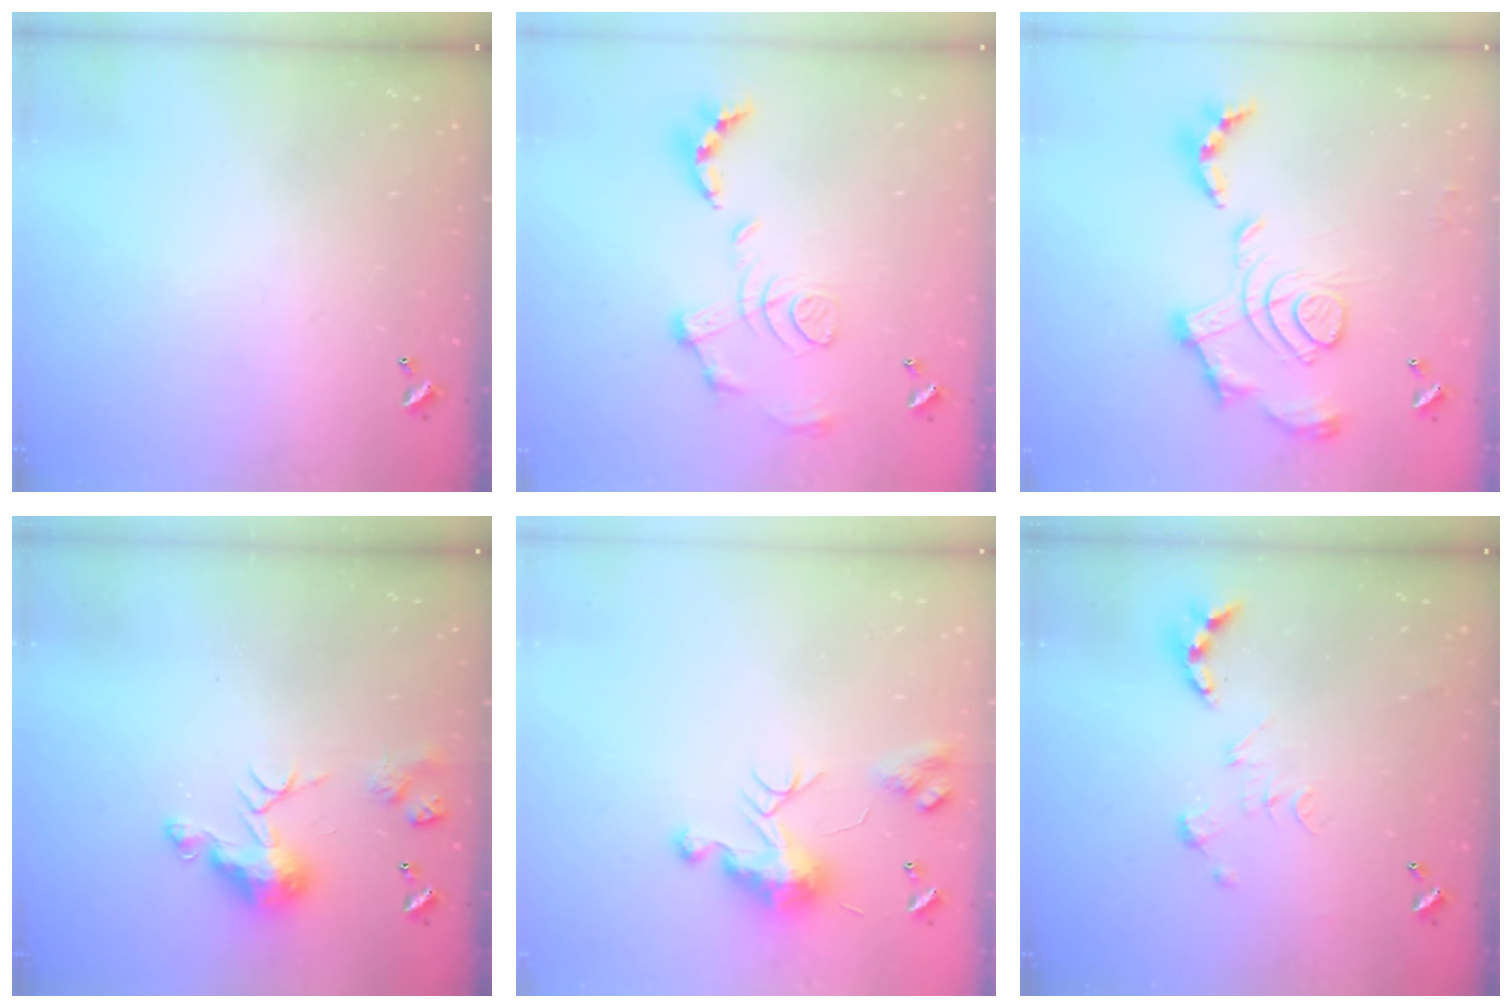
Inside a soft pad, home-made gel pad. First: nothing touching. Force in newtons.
{"total": 1.6, "press": 0.9, "slide": 1.3}
{"total": 2.1, "press": 1.4, "slide": 1.5}
{"total": 8.2, "press": 8.1, "slide": 0.9}
{"total": 10.3, "press": 10.2, "slide": 0.9}
{"total": 0.0}